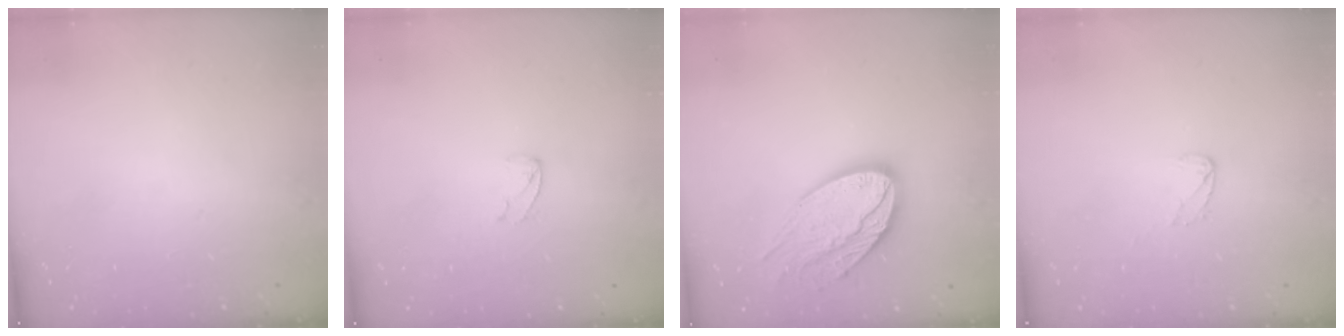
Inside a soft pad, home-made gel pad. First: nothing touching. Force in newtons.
{"total": 3.2, "press": 3.2, "slide": 0.3}
{"total": 17.9, "press": 17.9, "slide": 1.4}
{"total": 3.4, "press": 3.4, "slide": 0.2}